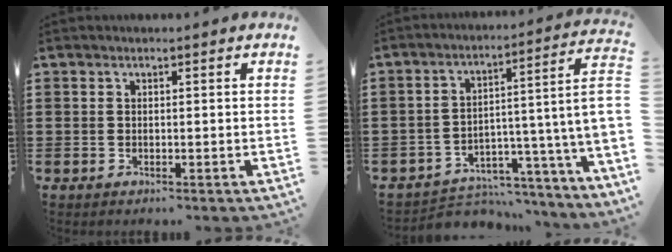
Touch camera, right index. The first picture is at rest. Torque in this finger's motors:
{"motor_torque": [0.37, -0.15, 0.30, 0.09]}